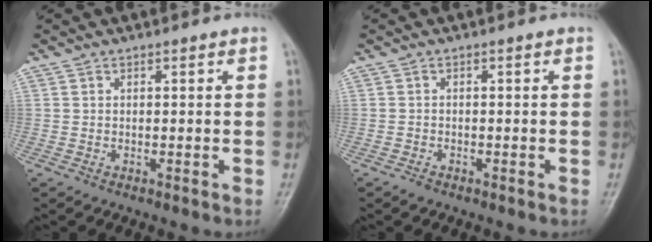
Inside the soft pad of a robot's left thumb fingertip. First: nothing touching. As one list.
[{"total": 0.9, "force": [-0.8, 0.4, 0.1], "torque": [-0.002, 0.001, -0.019]}]